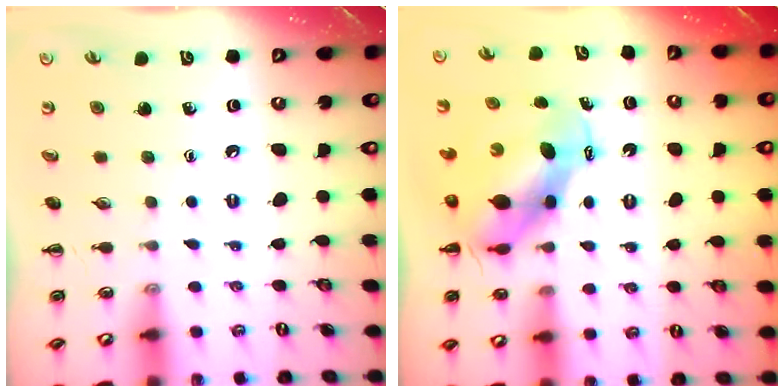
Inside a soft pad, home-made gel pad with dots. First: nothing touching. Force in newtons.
{"total": 7.2, "press": 7.1, "slide": 1.4}